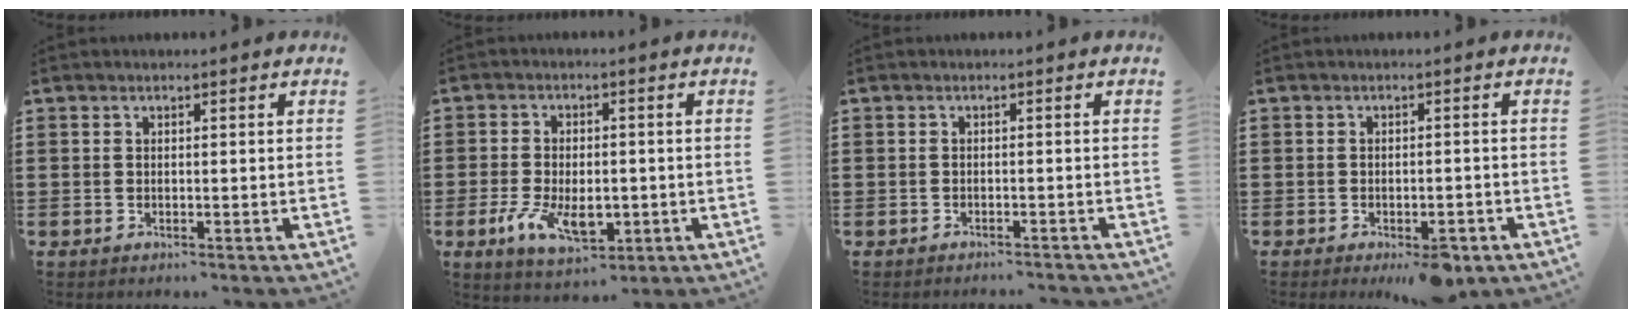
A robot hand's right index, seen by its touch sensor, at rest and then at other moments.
{"total": 7.3, "force": [-2.1, 4.1, 5.8], "torque": [-0.115, -0.002, -0.039]}
{"total": 0.9, "force": [-0.9, 0.1, 0.1], "torque": [-0.006, 0.000, -0.018]}
{"total": 2.8, "force": [-2.0, 0.7, 1.8], "torque": [-0.030, 0.004, -0.037]}